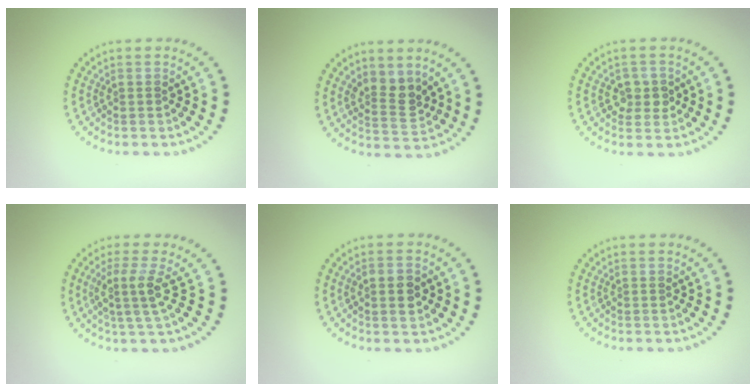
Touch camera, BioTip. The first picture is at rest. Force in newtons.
{"total": 2.8, "press": 2.5, "slide": 1.3}
{"total": 2.3, "press": 2.3, "slide": 0.6}
{"total": 2.7, "press": 2.2, "slide": 1.7}
{"total": 2.0, "press": 2.0, "slide": 0.2}
{"total": 0.0}